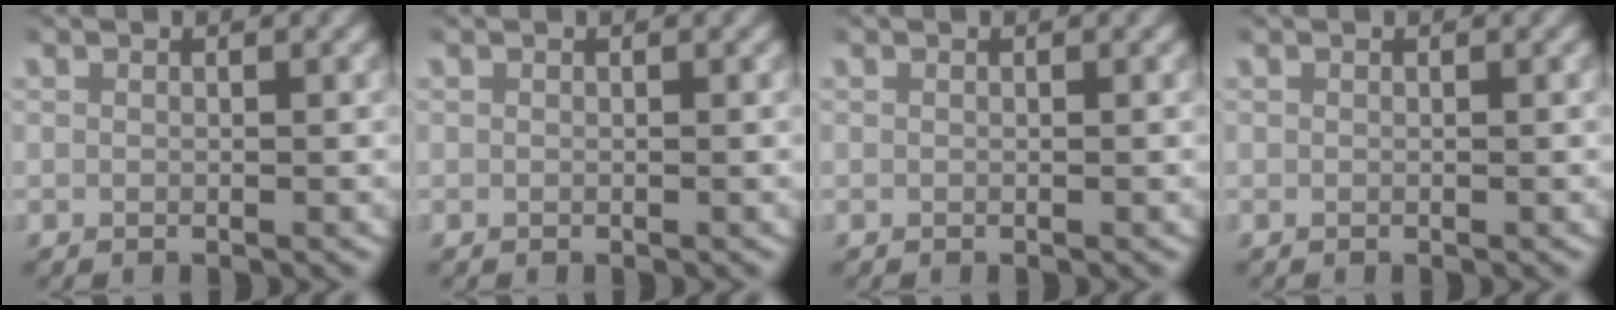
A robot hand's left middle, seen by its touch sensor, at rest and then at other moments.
{"total": 0.0}
{"total": 0.0}
{"total": 0.0}